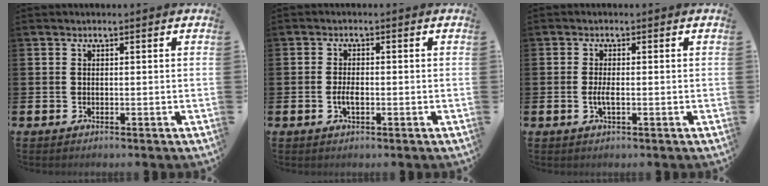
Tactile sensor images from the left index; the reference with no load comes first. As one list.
[{"total": 2.1, "force": [-0.5, 0.9, 1.8], "torque": [-0.026, -0.002, -0.010]}, {"total": 1.9, "force": [-0.3, 0.5, 1.8], "torque": [-0.032, 0.001, -0.007]}]